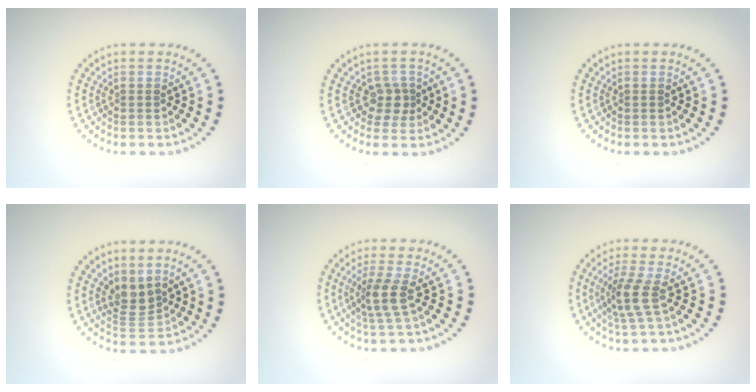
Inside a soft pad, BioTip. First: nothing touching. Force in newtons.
{"total": 2.0, "press": 1.6, "slide": 1.2}
{"total": 0.0}
{"total": 2.8, "press": 2.2, "slide": 1.7}
{"total": 2.7, "press": 2.1, "slide": 1.7}
{"total": 2.8, "press": 2.2, "slide": 1.8}